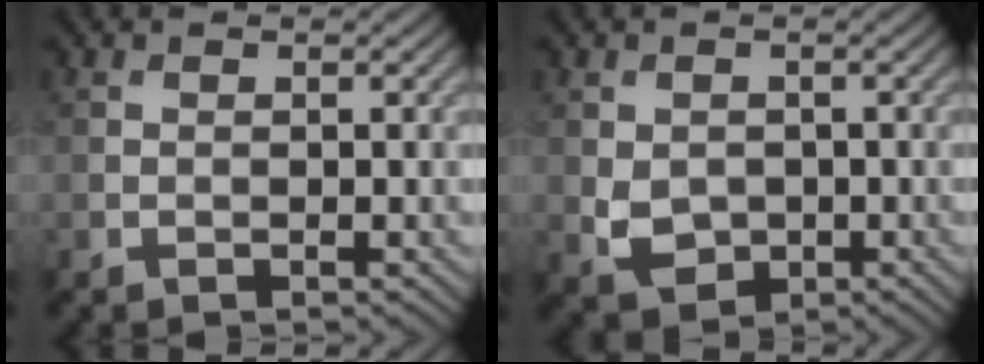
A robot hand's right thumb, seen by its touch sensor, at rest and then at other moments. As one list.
[{"total": 3.3, "force": [-0.4, 2.8, 1.7], "torque": [-0.047, -0.008, -0.002]}]